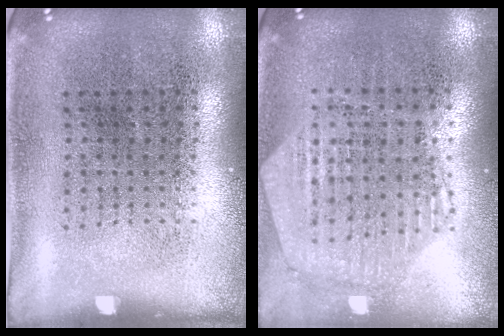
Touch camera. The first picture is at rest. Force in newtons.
{"total": 1.1, "press": 1.1, "slide": 0.2}